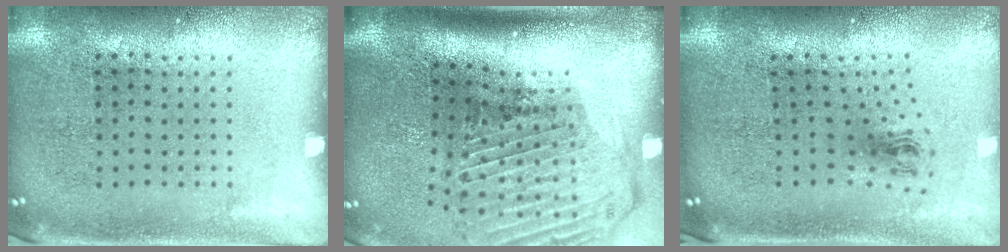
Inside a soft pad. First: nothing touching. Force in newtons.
{"total": 3.1, "press": 2.1, "slide": 2.3}
{"total": 1.0, "press": 0.5, "slide": 0.9}